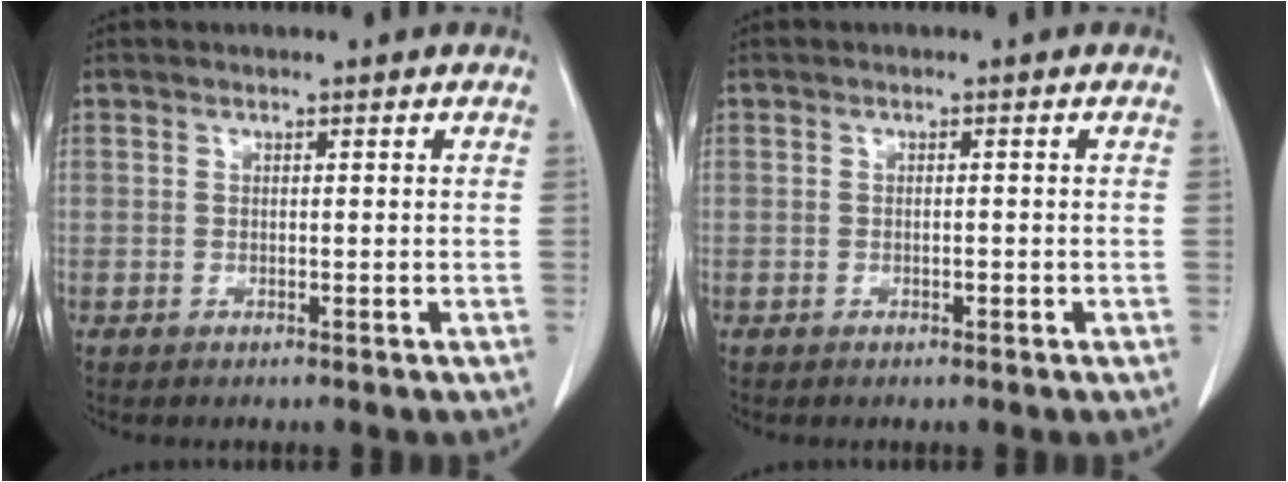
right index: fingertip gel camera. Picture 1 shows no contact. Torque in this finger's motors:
{"motor_torque": [-0.25, 0.42, -0.03, 0.00]}